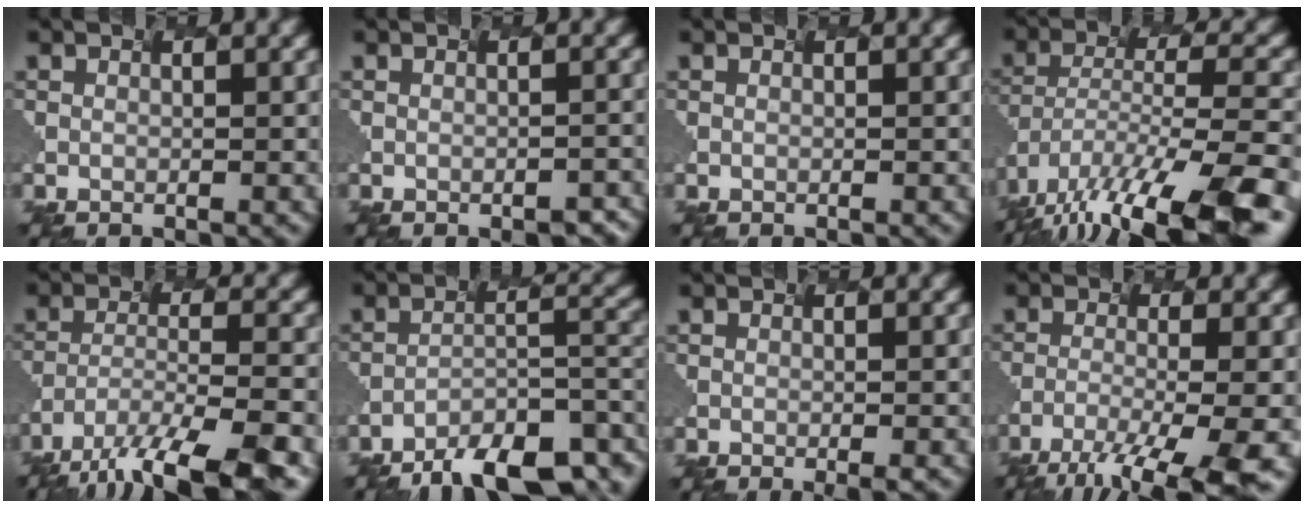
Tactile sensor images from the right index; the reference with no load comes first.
{"total": 2.8, "force": [-1.3, 1.1, 2.1], "torque": [-0.017, 0.003, 0.005]}
{"total": 0.0}
{"total": 14.5, "force": [-11.0, 3.4, 8.8], "torque": [-0.186, -0.012, -0.165]}
{"total": 10.8, "force": [-8.7, 2.1, 6.1], "torque": [-0.113, -0.024, -0.129]}
{"total": 9.2, "force": [-7.4, 2.0, 5.1], "torque": [-0.074, 0.008, -0.113]}
{"total": 1.6, "force": [-0.8, 0.2, 1.5], "torque": [-0.011, -0.001, -0.001]}
{"total": 9.1, "force": [-5.9, 1.5, 6.8], "torque": [-0.106, -0.008, -0.088]}